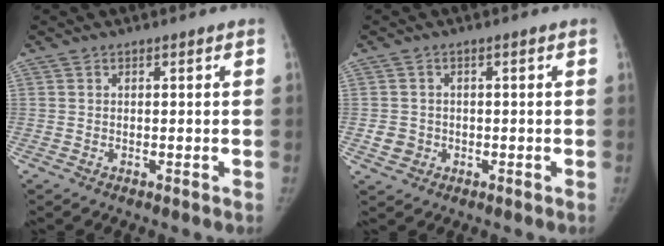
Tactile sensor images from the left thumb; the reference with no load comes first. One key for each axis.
{"total": 2.9, "fx": -0.7, "fy": 2.7, "fz": 0.7, "tx": 0.004, "ty": 0.007, "tz": -0.007}